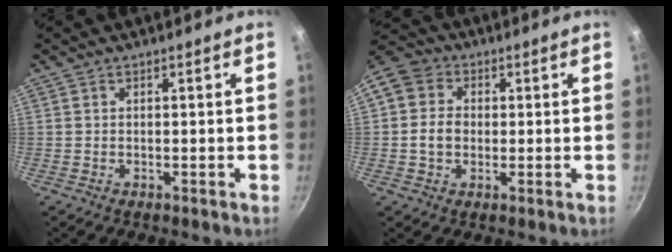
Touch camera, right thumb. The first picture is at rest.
{"total": 9.3, "force": [0.4, 8.0, 4.8], "torque": [-0.073, 0.017, -0.007]}